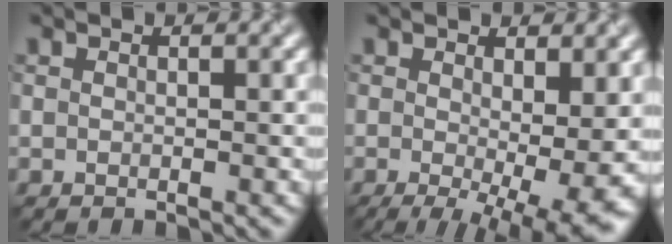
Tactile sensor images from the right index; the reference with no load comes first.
{"total": 8.5, "force": [-1.4, 2.8, 7.9], "torque": [-0.112, -0.020, -0.010]}